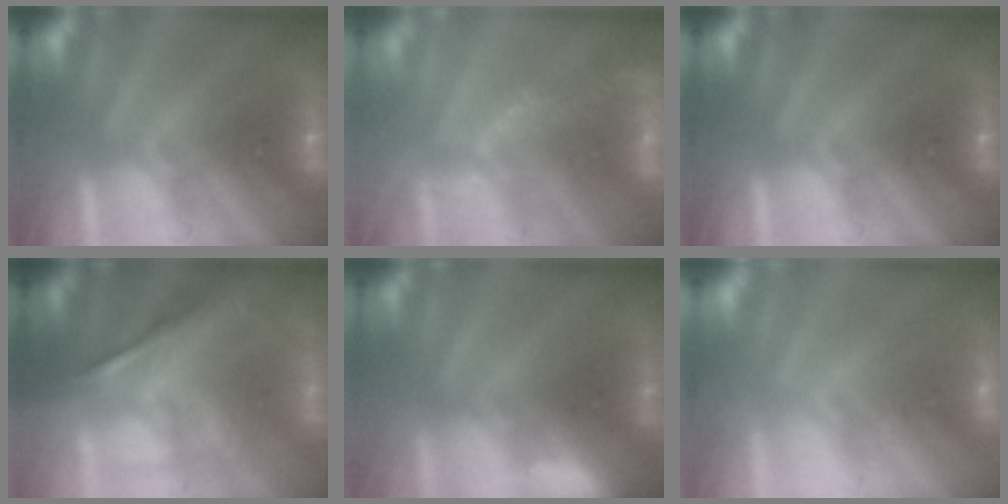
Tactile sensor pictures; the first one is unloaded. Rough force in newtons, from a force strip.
{"total": 2.9}
{"total": 0.0}
{"total": 1.1}
{"total": 7.0}
{"total": 5.9}